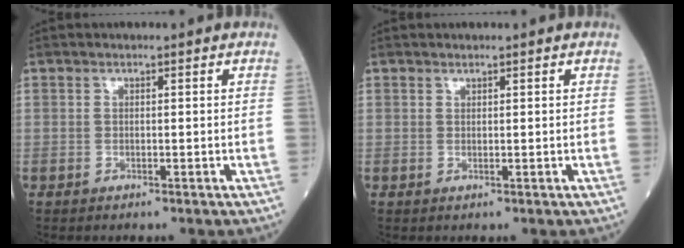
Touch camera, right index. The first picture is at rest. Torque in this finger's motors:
{"motor_torque": [-0.08, 0.04, -0.03, -0.01]}